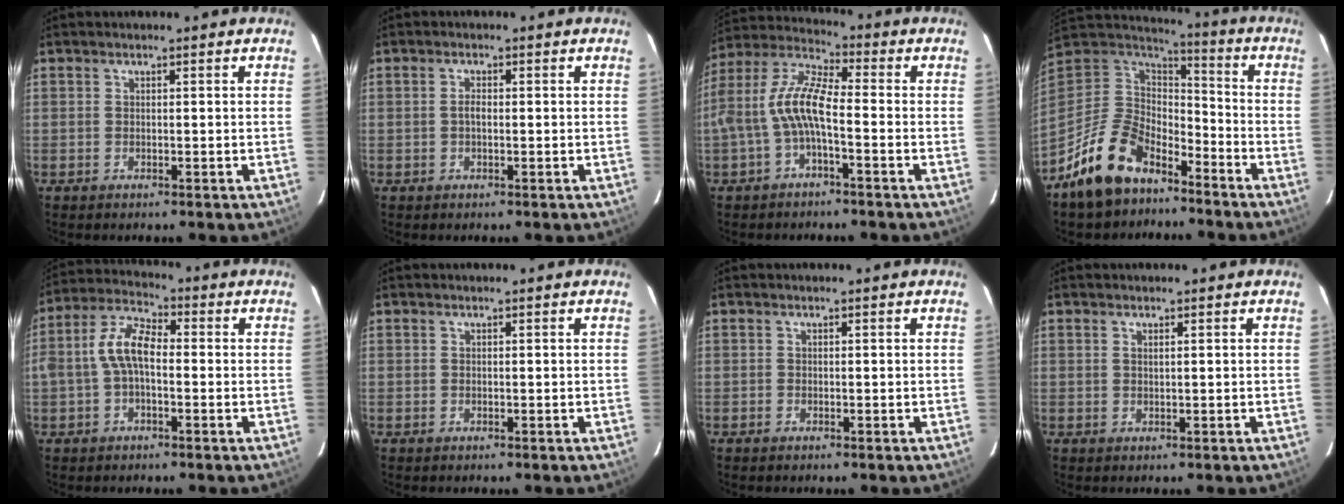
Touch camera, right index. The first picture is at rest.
{"total": 1.3, "force": [-0.1, 0.6, 1.2], "torque": [-0.024, 0.004, -0.004]}
{"total": 10.1, "force": [-2.3, 3.1, 9.4], "torque": [-0.205, 0.015, -0.043]}
{"total": 16.9, "force": [-11.2, 9.4, 8.5], "torque": [-0.199, 0.012, -0.190]}
{"total": 7.6, "force": [-1.0, 3.9, 6.5], "torque": [-0.138, 0.023, -0.021]}
{"total": 0.0}
{"total": 0.0}
{"total": 0.6, "force": [0.4, 0.1, 0.4], "torque": [-0.009, 0.002, 0.007]}